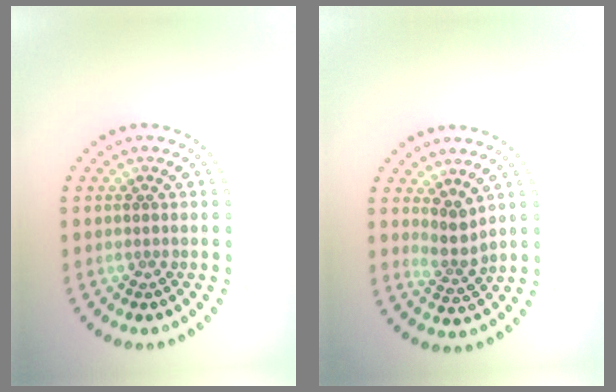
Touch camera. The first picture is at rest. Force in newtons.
{"total": 2.2, "press": 1.5, "slide": 1.6}